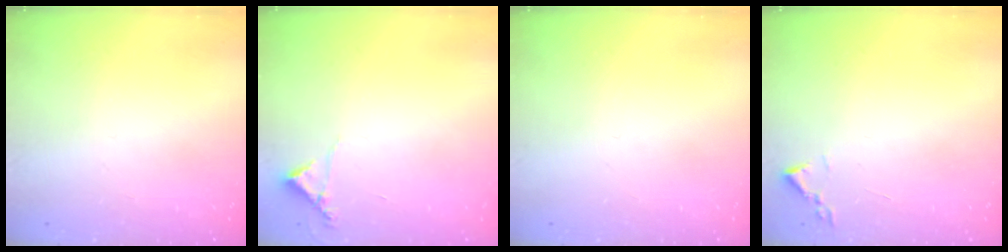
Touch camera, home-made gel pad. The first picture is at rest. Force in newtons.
{"total": 3.8, "press": 3.8, "slide": 0.2}
{"total": 0.0}
{"total": 1.9, "press": 1.8, "slide": 0.3}